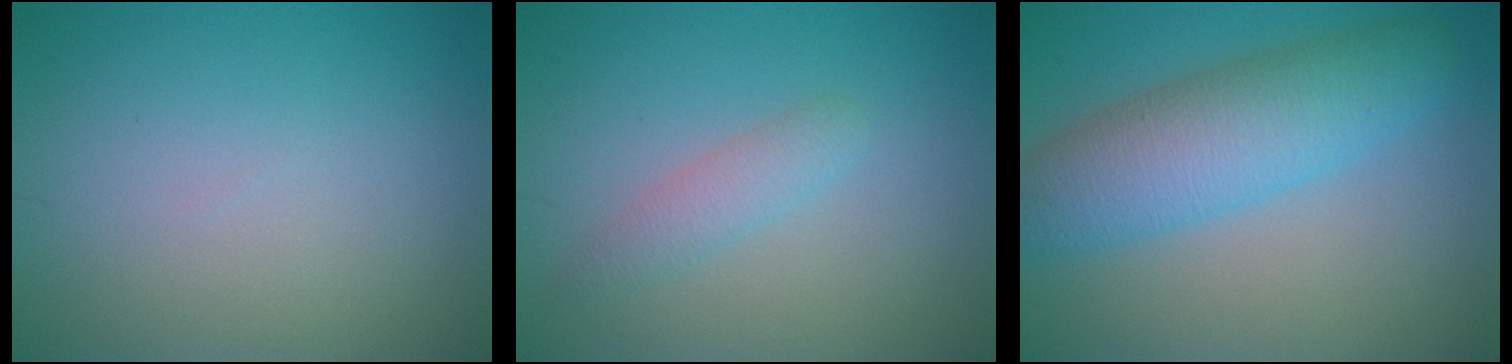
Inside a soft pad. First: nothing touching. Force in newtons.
{"total": 1.9, "press": 1.9, "slide": 0.0}
{"total": 7.0, "press": 7.0, "slide": 0.1}